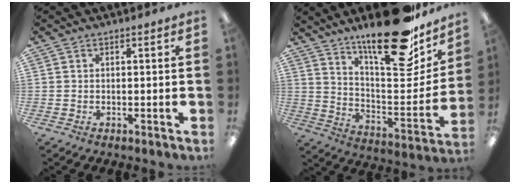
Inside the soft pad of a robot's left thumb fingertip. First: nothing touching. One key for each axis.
{"total": 25.6, "fx": 19.0, "fy": 7.8, "fz": 15.2, "tx": -0.215, "ty": -0.131, "tz": 0.311}